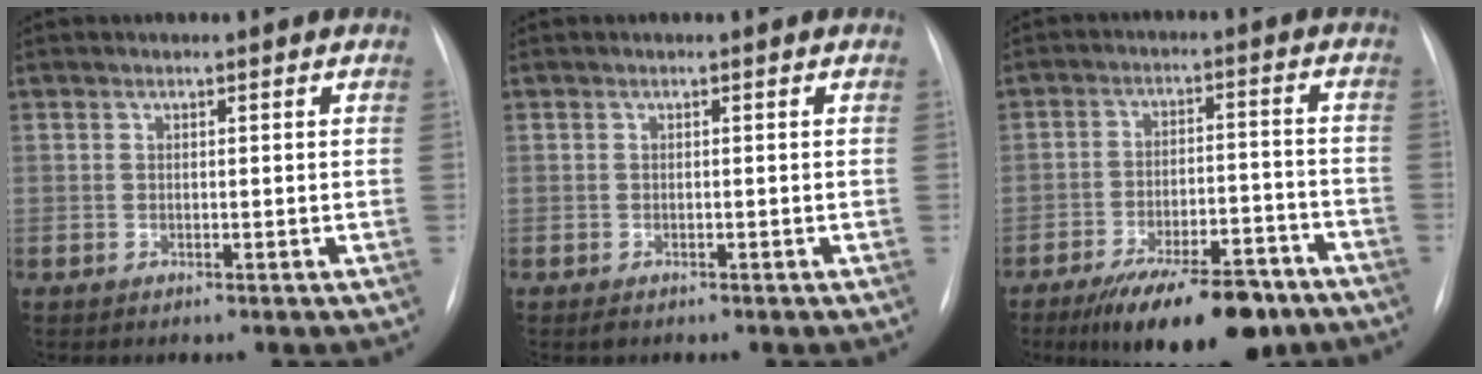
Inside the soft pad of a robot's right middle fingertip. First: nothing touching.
{"total": 0.8, "force": [-0.5, 0.4, 0.4], "torque": [-0.008, -0.001, -0.005]}
{"total": 15.5, "force": [-11.4, 5.1, 9.3], "torque": [-0.121, 0.013, -0.176]}